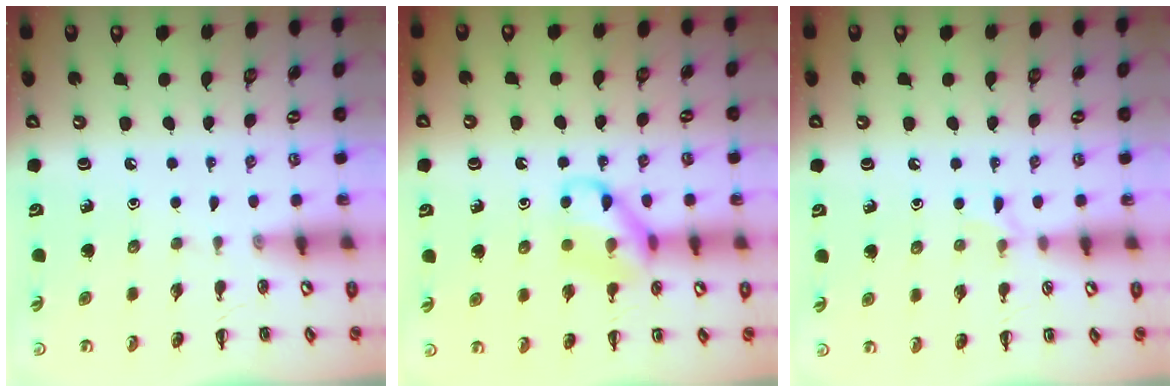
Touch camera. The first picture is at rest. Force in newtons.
{"total": 12.5, "press": 12.4, "slide": 1.7}
{"total": 5.5, "press": 5.1, "slide": 2.1}